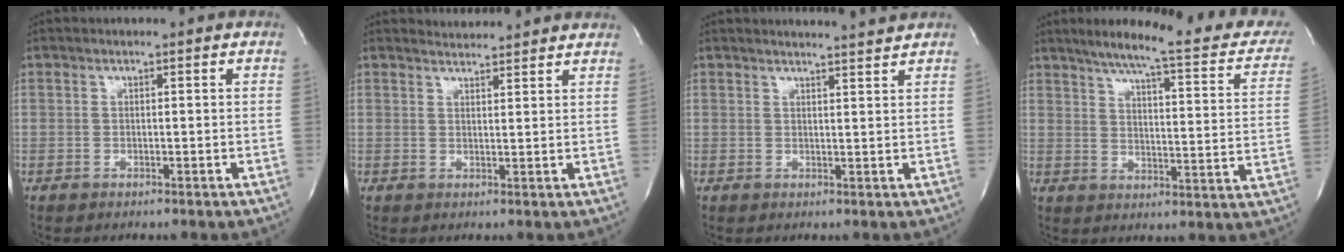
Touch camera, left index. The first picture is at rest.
{"total": 5.1, "force": [5.0, 0.5, 0.5], "torque": [-0.017, 0.016, 0.061]}
{"total": 5.1, "force": [5.0, -0.8, 0.7], "torque": [-0.017, -0.006, 0.059]}
{"total": 21.2, "force": [17.7, 3.1, 11.2], "torque": [-0.147, -0.019, 0.216]}